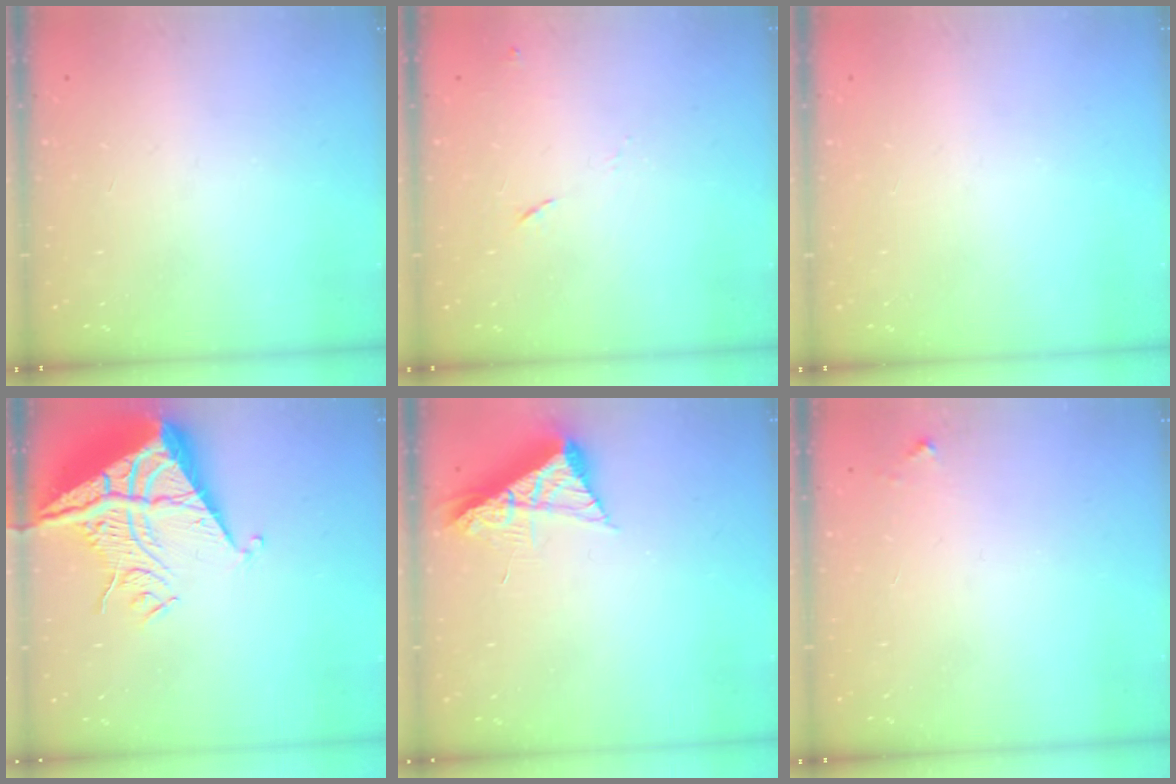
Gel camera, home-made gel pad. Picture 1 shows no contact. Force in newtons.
{"total": 7.4, "press": 7.4, "slide": 0.7}
{"total": 0.0}
{"total": 13.3, "press": 13.2, "slide": 1.4}
{"total": 8.1, "press": 8.1, "slide": 0.8}
{"total": 2.8, "press": 2.8, "slide": 0.2}